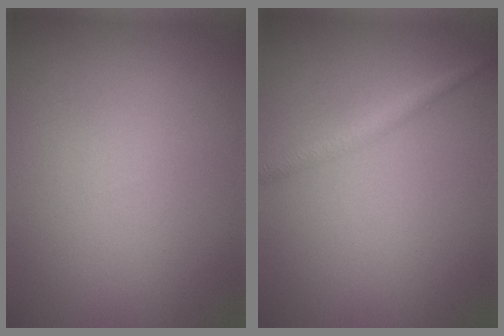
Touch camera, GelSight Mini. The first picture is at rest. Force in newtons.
{"total": 2.0, "press": 2.0, "slide": 0.1}